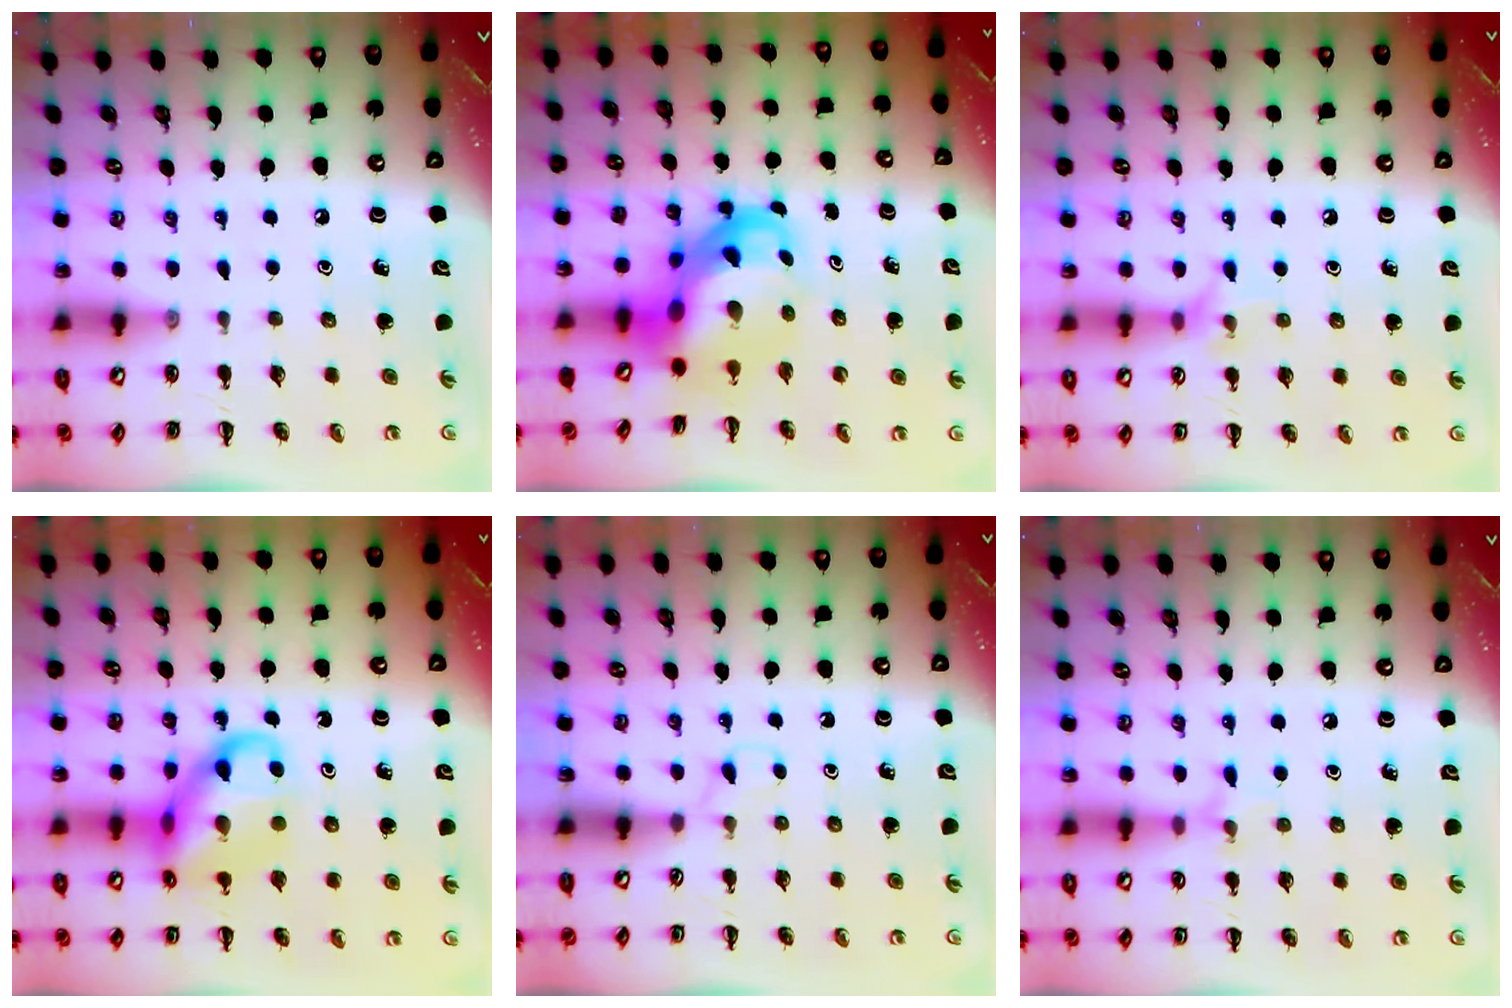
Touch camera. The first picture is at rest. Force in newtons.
{"total": 7.8, "press": 7.6, "slide": 2.0}
{"total": 6.8, "press": 6.7, "slide": 1.3}
{"total": 14.6, "press": 14.5, "slide": 1.8}
{"total": 2.3, "press": 2.2, "slide": 0.8}
{"total": 5.8, "press": 5.5, "slide": 1.9}